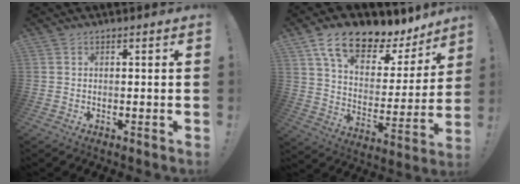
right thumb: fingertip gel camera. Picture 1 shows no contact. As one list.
[{"total": 15.6, "force": [11.2, 6.9, 8.3], "torque": [-0.135, -0.078, 0.195]}]